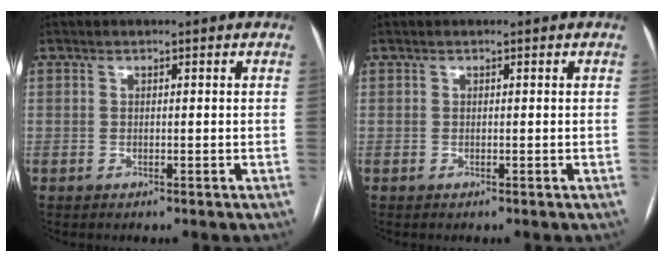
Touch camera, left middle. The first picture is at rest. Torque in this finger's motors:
{"motor_torque": [0.01, 0.18, 0.00, 0.00]}